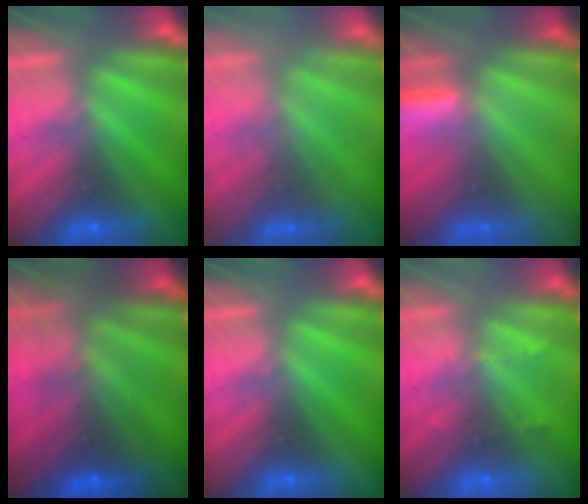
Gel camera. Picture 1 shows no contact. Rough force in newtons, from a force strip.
{"total": 2.4}
{"total": 2.8}
{"total": 7.0}
{"total": 0.0}
{"total": 2.3}